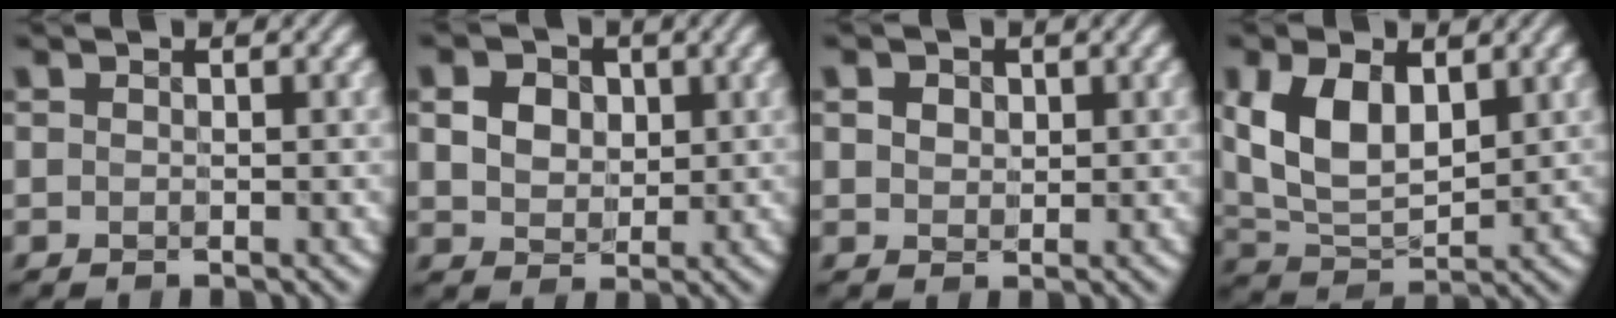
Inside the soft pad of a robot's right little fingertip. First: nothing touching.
{"total": 5.8, "force": [1.8, 4.5, 3.2], "torque": [-0.080, 0.021, 0.027]}
{"total": 2.3, "force": [0.9, 1.8, 1.1], "torque": [-0.033, 0.008, 0.013]}
{"total": 7.0, "force": [1.7, 4.0, 5.6], "torque": [-0.121, -0.004, 0.033]}